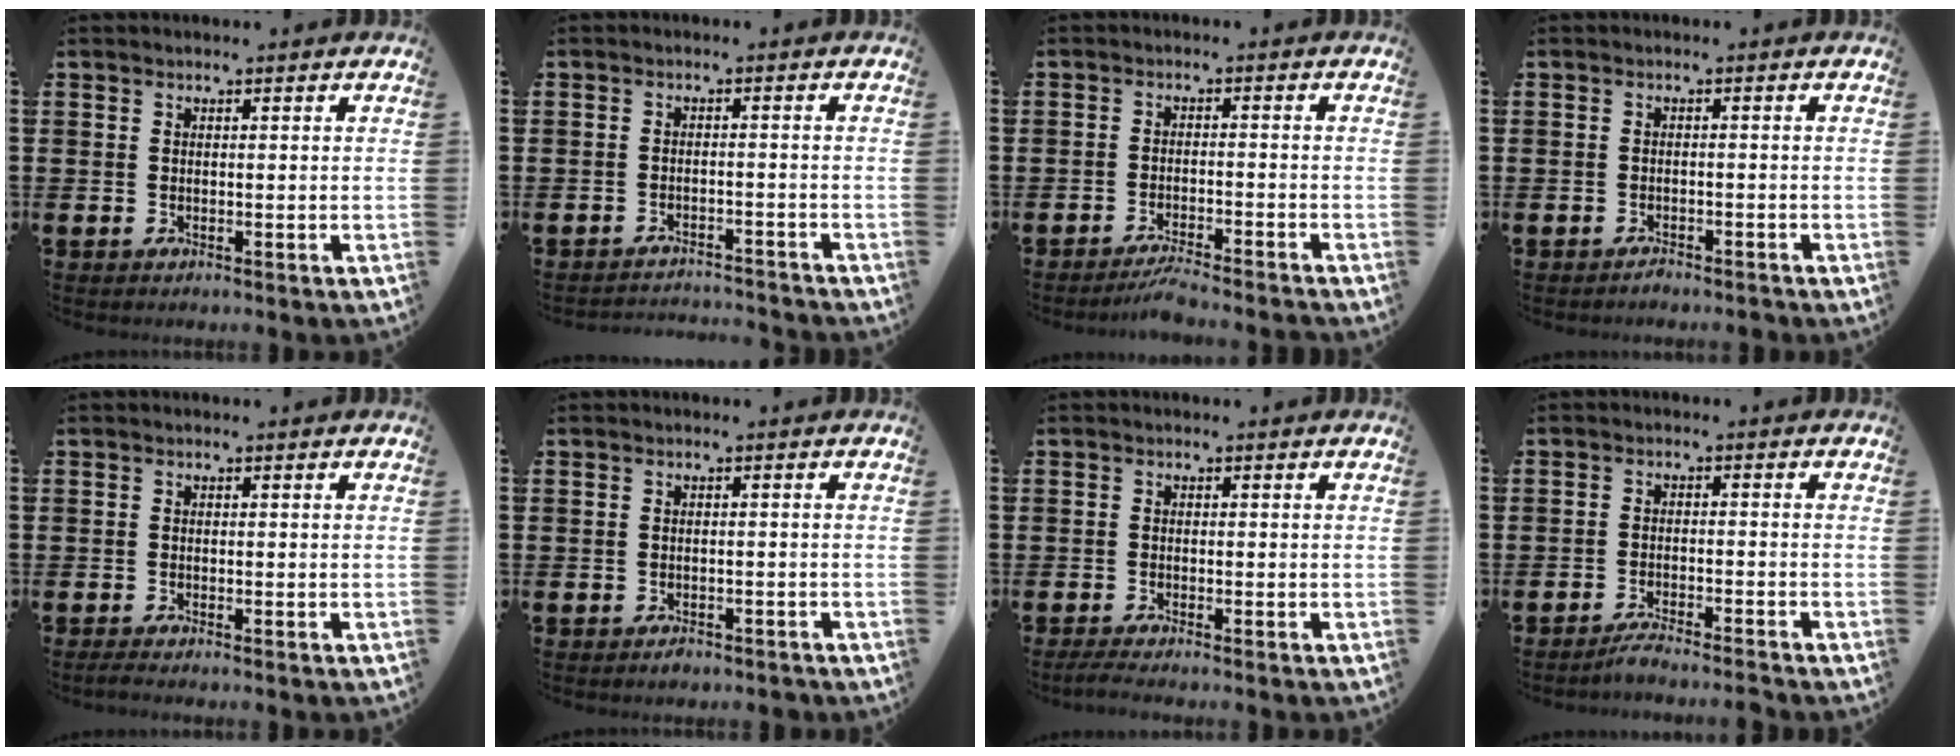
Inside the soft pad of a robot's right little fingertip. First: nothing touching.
{"total": 2.1, "force": [-2.1, -0.1, -0.2], "torque": [-0.002, 0.004, -0.047]}
{"total": 2.9, "force": [-2.6, -0.2, 1.2], "torque": [-0.020, 0.002, -0.051]}
{"total": 1.0, "force": [-1.0, 0.1, 0.1], "torque": [-0.006, 0.000, -0.020]}
{"total": 0.7, "force": [-0.5, 0.0, 0.5], "torque": [-0.008, -0.002, -0.009]}
{"total": 0.8, "force": [-0.6, 0.4, 0.2], "torque": [0.003, -0.004, -0.016]}
{"total": 1.0, "force": [-0.7, 0.0, 0.7], "torque": [-0.011, -0.002, -0.014]}
{"total": 2.3, "force": [-2.2, -0.2, 0.8], "torque": [-0.014, 0.005, -0.043]}